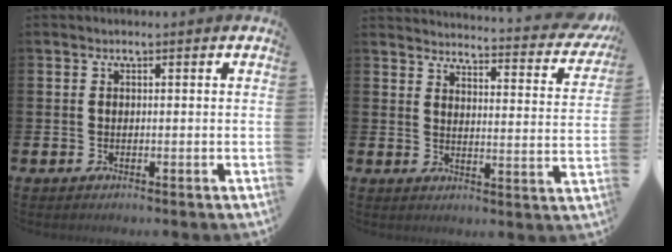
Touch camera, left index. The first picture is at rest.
{"total": 3.8, "force": [3.6, 0.3, 1.0], "torque": [-0.020, -0.042, 0.052]}